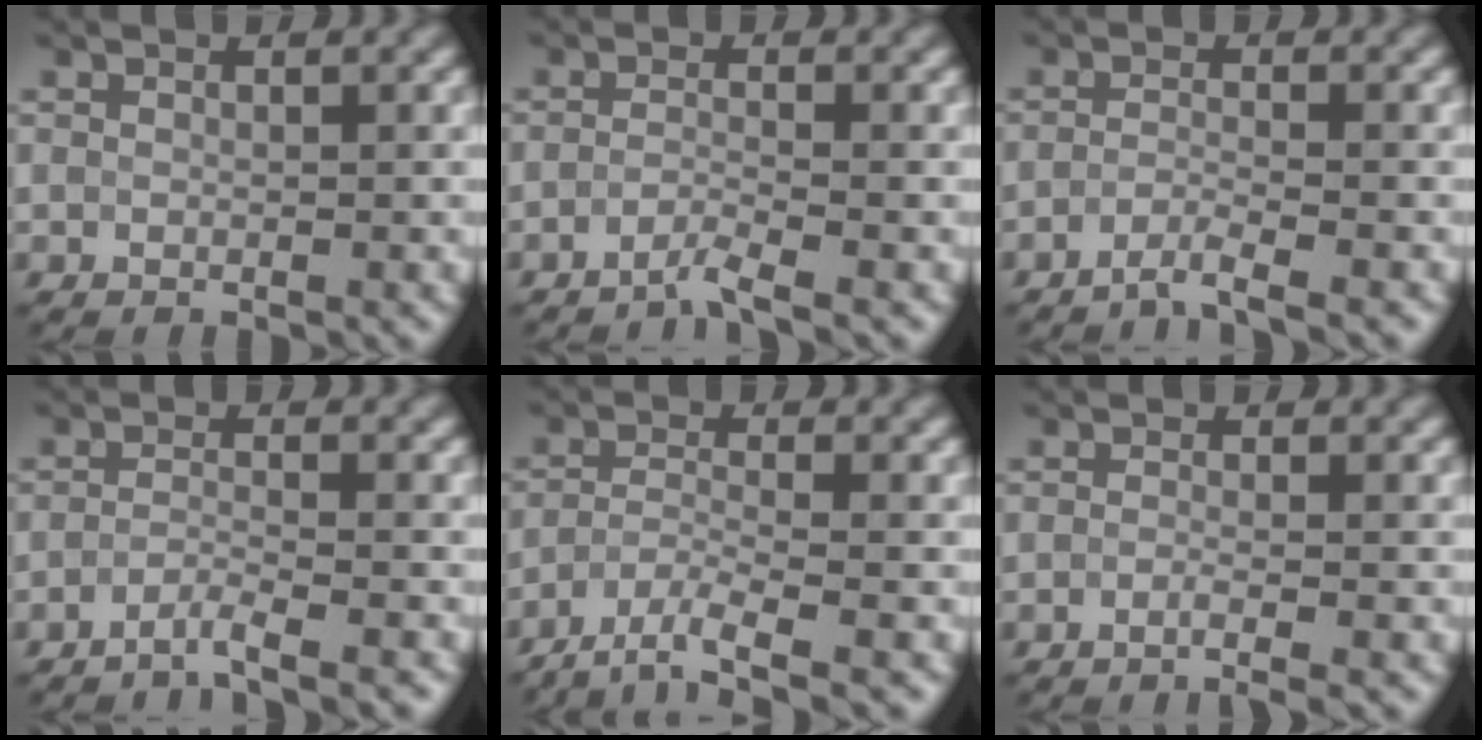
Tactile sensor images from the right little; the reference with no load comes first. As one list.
[{"total": 2.0, "force": [-1.9, -0.3, 0.2], "torque": [-0.003, 0.000, -0.045]}, {"total": 2.4, "force": [-2.3, -0.2, 0.4], "torque": [-0.004, 0.000, -0.054]}, {"total": 2.4, "force": [-2.3, -0.2, 0.4], "torque": [-0.003, 0.000, -0.053]}, {"total": 3.8, "force": [-3.5, 0.4, 1.5], "torque": [-0.033, -0.008, -0.069]}, {"total": 1.7, "force": [-1.5, 0.1, 0.8], "torque": [-0.001, -0.003, -0.035]}]